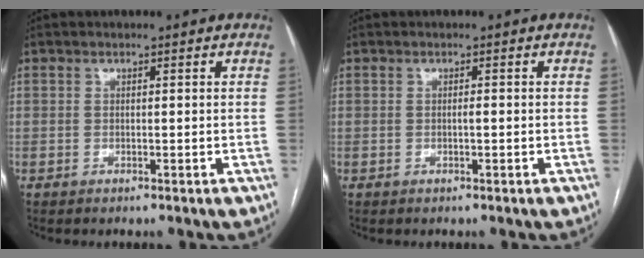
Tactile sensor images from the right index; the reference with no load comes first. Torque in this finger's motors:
{"motor_torque": [0.13, 0.04, -0.01, 0.01]}